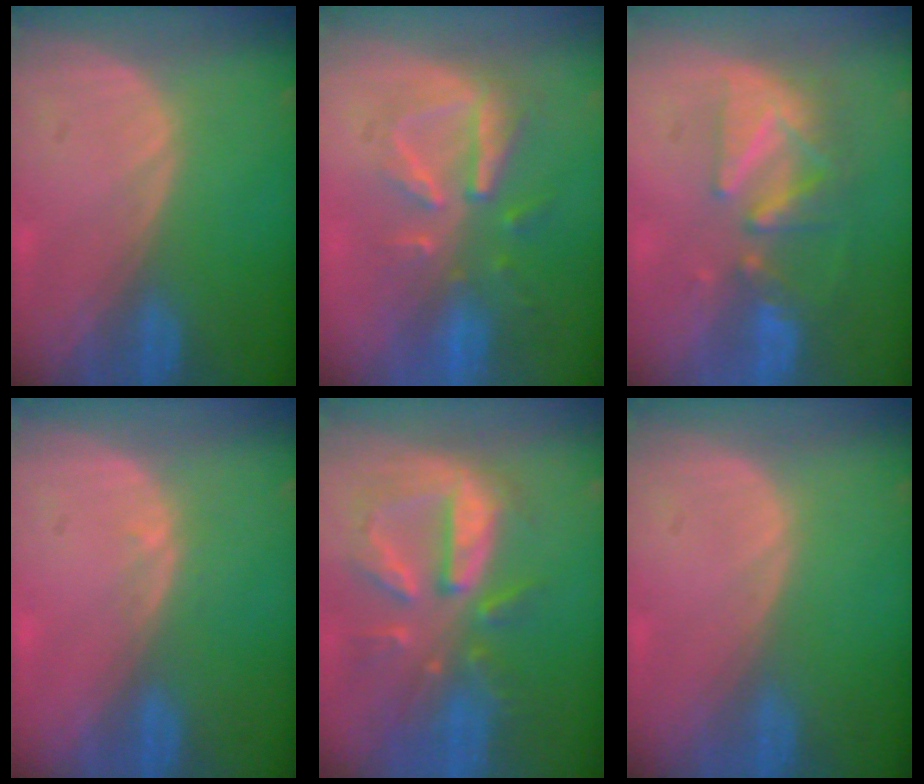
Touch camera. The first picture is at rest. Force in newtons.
{"total": 8.1, "press": 7.5, "slide": 3.0}
{"total": 8.6, "press": 8.0, "slide": 3.1}
{"total": 0.8, "press": 0.6, "slide": 0.6}
{"total": 10.8, "press": 9.5, "slide": 5.1}
{"total": 0.0}